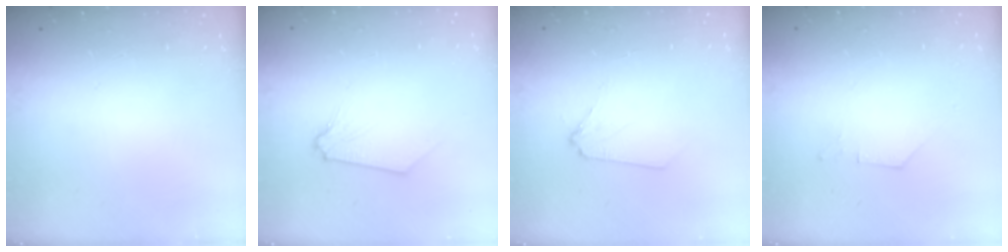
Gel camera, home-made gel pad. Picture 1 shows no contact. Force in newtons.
{"total": 0.0}
{"total": 2.6, "press": 2.5, "slide": 0.4}
{"total": 1.2, "press": 1.1, "slide": 0.1}